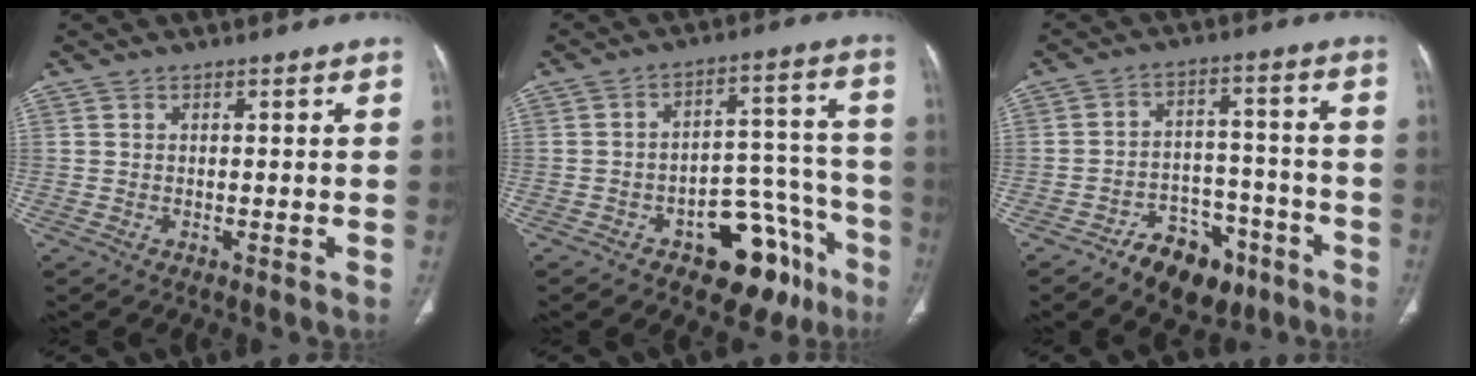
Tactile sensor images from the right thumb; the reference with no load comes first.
{"total": 16.0, "force": [-9.0, 8.7, 10.0], "torque": [-0.076, 0.085, -0.121]}
{"total": 11.8, "force": [-7.5, 7.2, 5.5], "torque": [-0.046, 0.063, -0.111]}